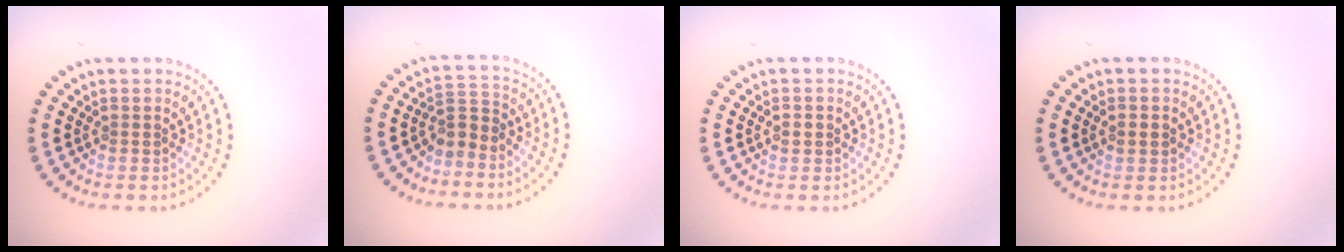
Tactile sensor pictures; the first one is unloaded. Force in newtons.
{"total": 2.3, "press": 1.5, "slide": 1.7}
{"total": 1.2, "press": 1.2, "slide": 0.1}
{"total": 1.4, "press": 1.4, "slide": 0.1}